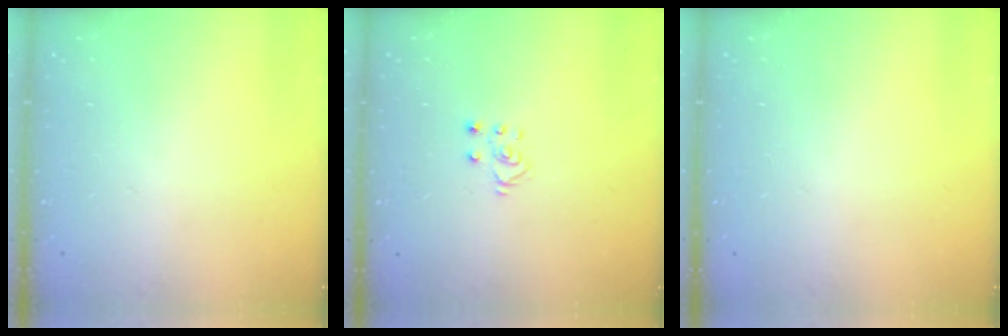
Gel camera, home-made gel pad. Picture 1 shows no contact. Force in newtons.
{"total": 3.9, "press": 3.9, "slide": 0.1}
{"total": 0.0}